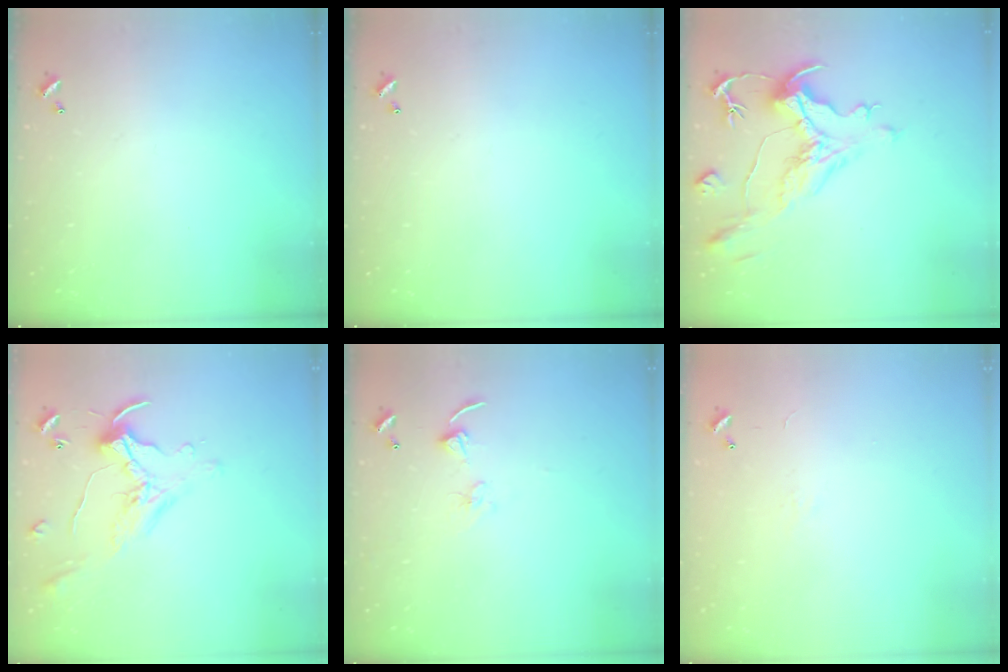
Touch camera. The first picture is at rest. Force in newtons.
{"total": 0.0}
{"total": 1.9, "press": 0.9, "slide": 1.7}
{"total": 0.7, "press": 0.5, "slide": 0.4}
{"total": 2.7, "press": 2.7, "slide": 0.2}
{"total": 5.6, "press": 5.6, "slide": 0.8}